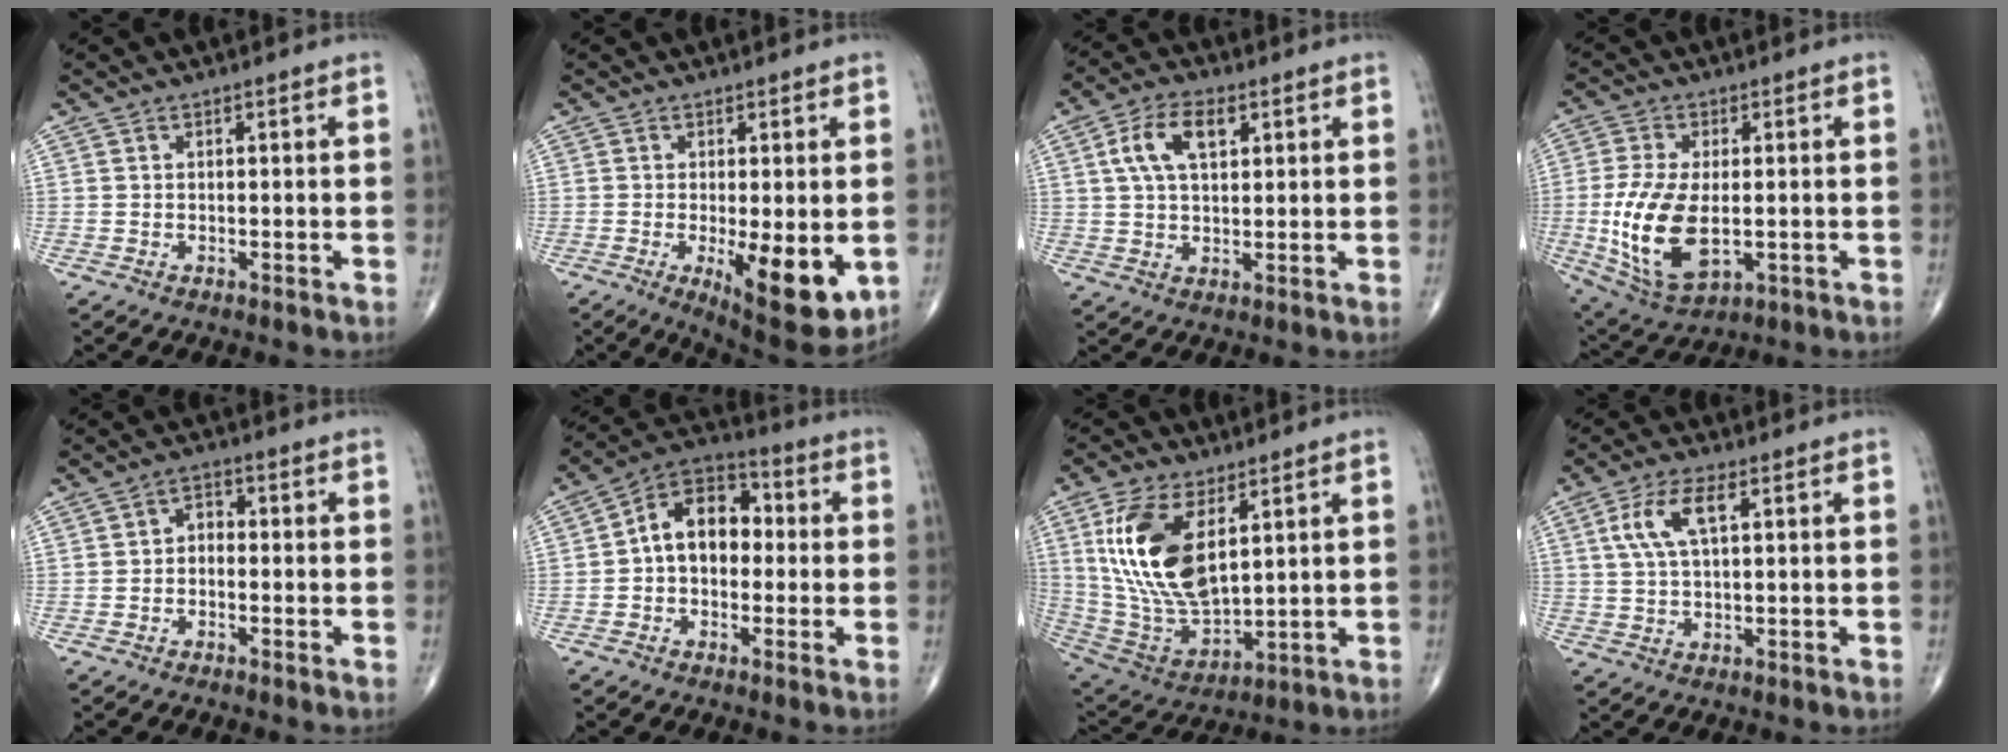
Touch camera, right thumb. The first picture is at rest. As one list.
[{"total": 12.4, "force": [-2.7, 4.2, 11.3], "torque": [-0.151, -0.026, -0.028]}, {"total": 8.6, "force": [2.9, 4.5, 6.7], "torque": [-0.122, 0.006, 0.052]}, {"total": 14.9, "force": [-1.9, 7.7, 12.6], "torque": [-0.257, -0.014, -0.021]}, {"total": 2.9, "force": [-0.6, 2.1, 1.9], "torque": [-0.014, 0.017, -0.024]}, {"total": 11.7, "force": [0.2, 8.1, 8.5], "torque": [-0.106, 0.037, -0.015]}, {"total": 18.7, "force": [5.9, 9.3, 15.1], "torque": [-0.290, -0.028, 0.123]}, {"total": 7.3, "force": [2.3, 2.8, 6.4], "torque": [-0.139, 0.008, 0.047]}]